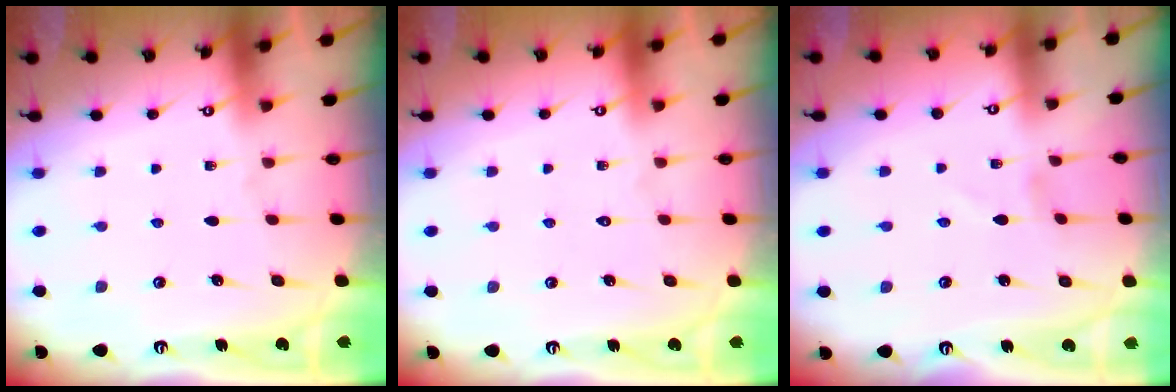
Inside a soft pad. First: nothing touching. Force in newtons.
{"total": 1.6, "press": 1.6, "slide": 0.1}
{"total": 1.1, "press": 1.1, "slide": 0.1}